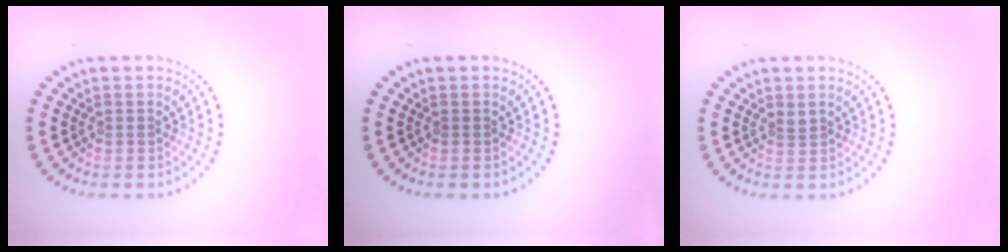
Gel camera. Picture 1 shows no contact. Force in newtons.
{"total": 0.0}
{"total": 0.8, "press": 0.6, "slide": 0.5}